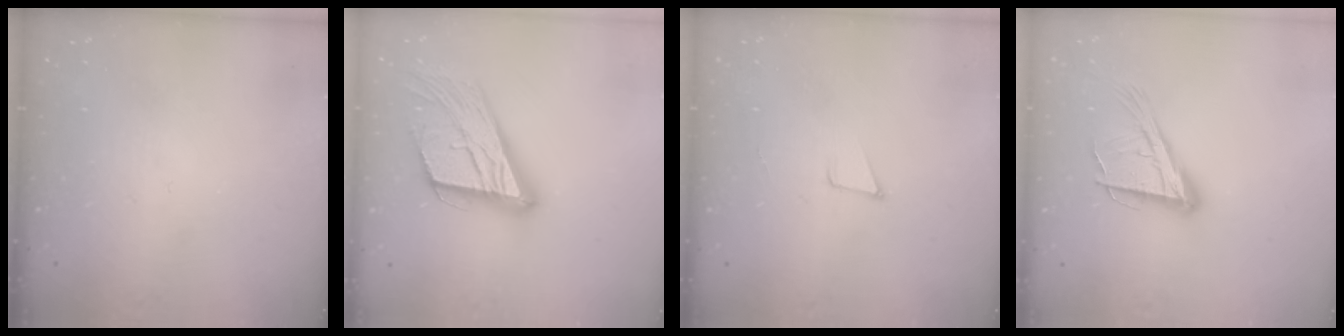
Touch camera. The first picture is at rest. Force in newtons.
{"total": 22.7, "press": 22.3, "slide": 4.0}
{"total": 5.0, "press": 4.2, "slide": 2.8}
{"total": 17.0, "press": 16.5, "slide": 3.9}